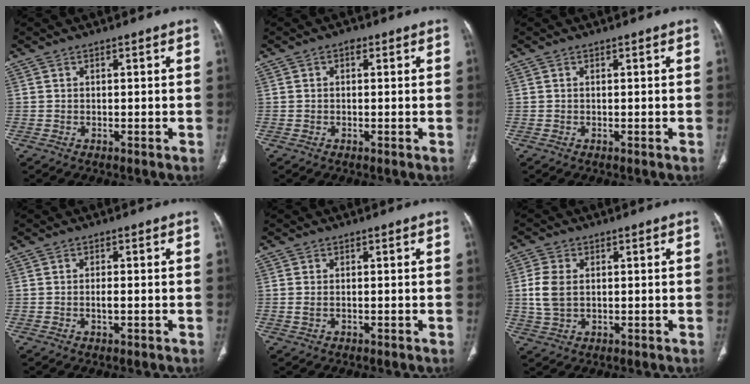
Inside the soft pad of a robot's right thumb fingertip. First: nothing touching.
{"total": 1.4, "force": [0.3, 1.0, 0.8], "torque": [-0.010, 0.005, 0.001]}
{"total": 0.0}
{"total": 1.8, "force": [-0.4, 0.7, 1.6], "torque": [-0.031, 0.001, -0.009]}
{"total": 1.3, "force": [-0.2, 0.8, 1.0], "torque": [-0.031, 0.001, -0.002]}
{"total": 6.3, "force": [0.5, 4.2, 4.7], "torque": [-0.107, 0.002, 0.013]}